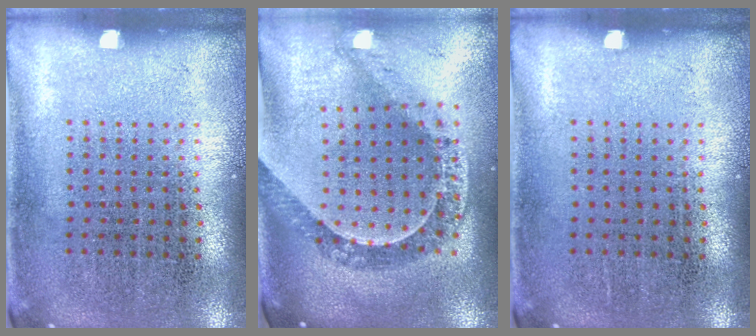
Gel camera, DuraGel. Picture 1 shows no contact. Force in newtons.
{"total": 1.1, "press": 1.1, "slide": 0.3}
{"total": 0.0}